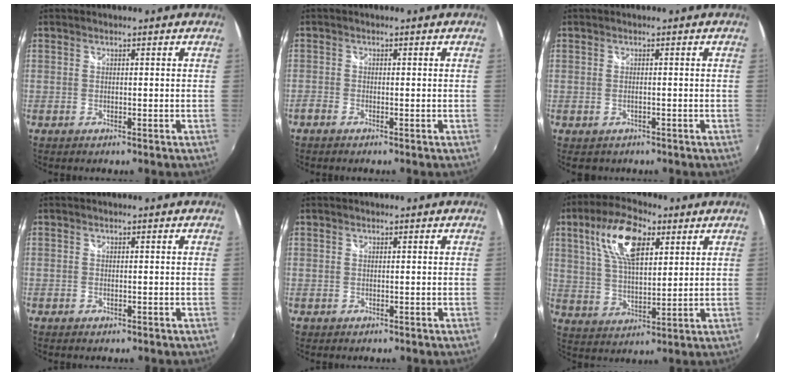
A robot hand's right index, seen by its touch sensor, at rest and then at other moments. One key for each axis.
{"total": 1.3, "fx": -1.1, "fy": 0.5, "fz": 0.6, "tx": -0.018, "ty": -0.001, "tz": -0.024}
{"total": 1.6, "fx": -0.9, "fy": 1.1, "fz": 0.6, "tx": -0.016, "ty": -0.004, "tz": -0.010}
{"total": 0.6, "fx": -0.4, "fy": 0.4, "fz": 0.2, "tx": -0.001, "ty": -0.003, "tz": -0.007}
{"total": 0.8, "fx": -0.1, "fy": 0.8, "fz": -0.1, "tx": 0.001, "ty": 0.002, "tz": 0.001}
{"total": 13.3, "fx": 6.0, "fy": 5.8, "fz": 10.4, "tx": -0.197, "ty": 0.022, "tz": 0.111}